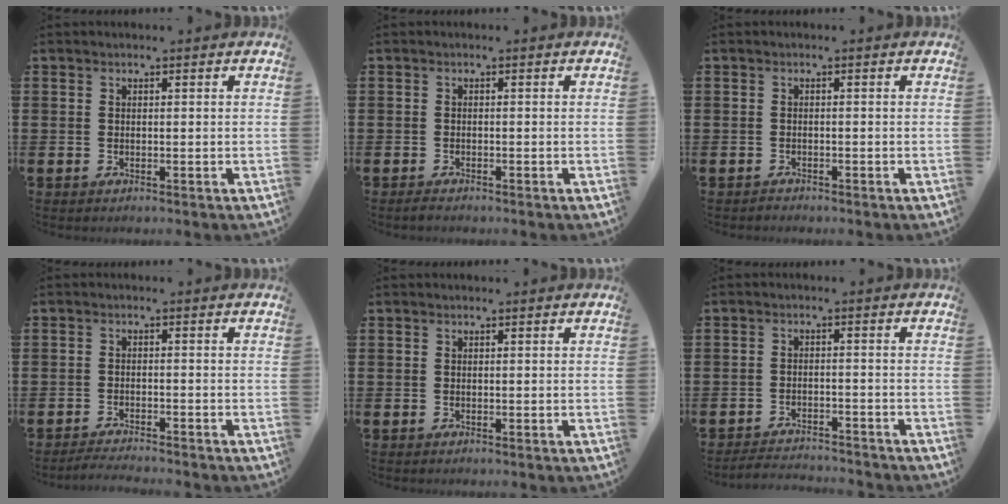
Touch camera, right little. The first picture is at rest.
{"total": 0.6, "force": [-0.5, 0.2, 0.3], "torque": [-0.008, -0.001, -0.011]}
{"total": 0.6, "force": [-0.5, 0.1, -0.1], "torque": [-0.001, -0.001, -0.012]}
{"total": 1.8, "force": [-1.7, -0.1, 0.3], "torque": [-0.007, 0.003, -0.034]}
{"total": 0.0}
{"total": 2.6, "force": [-2.6, 0.0, 0.0], "torque": [-0.005, 0.002, -0.056]}